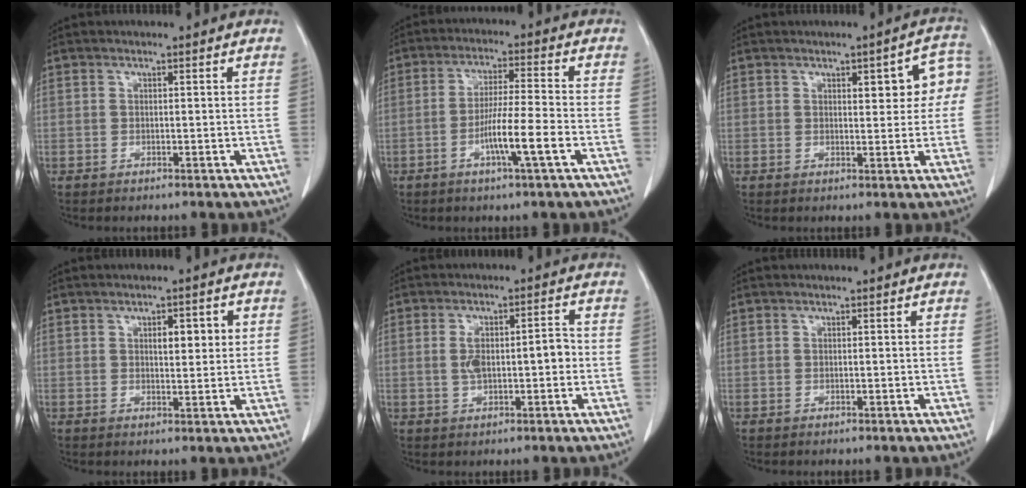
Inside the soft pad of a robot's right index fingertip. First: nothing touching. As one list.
[{"total": 8.0, "force": [-3.0, -0.4, 7.4], "torque": [-0.133, -0.004, -0.056]}, {"total": 6.4, "force": [1.6, 2.3, 5.7], "torque": [-0.059, 0.022, 0.016]}, {"total": 4.0, "force": [1.2, 1.3, 3.6], "torque": [-0.057, 0.002, 0.017]}, {"total": 6.1, "force": [-0.3, 2.2, 5.6], "torque": [-0.103, 0.019, -0.003]}, {"total": 0.0}]